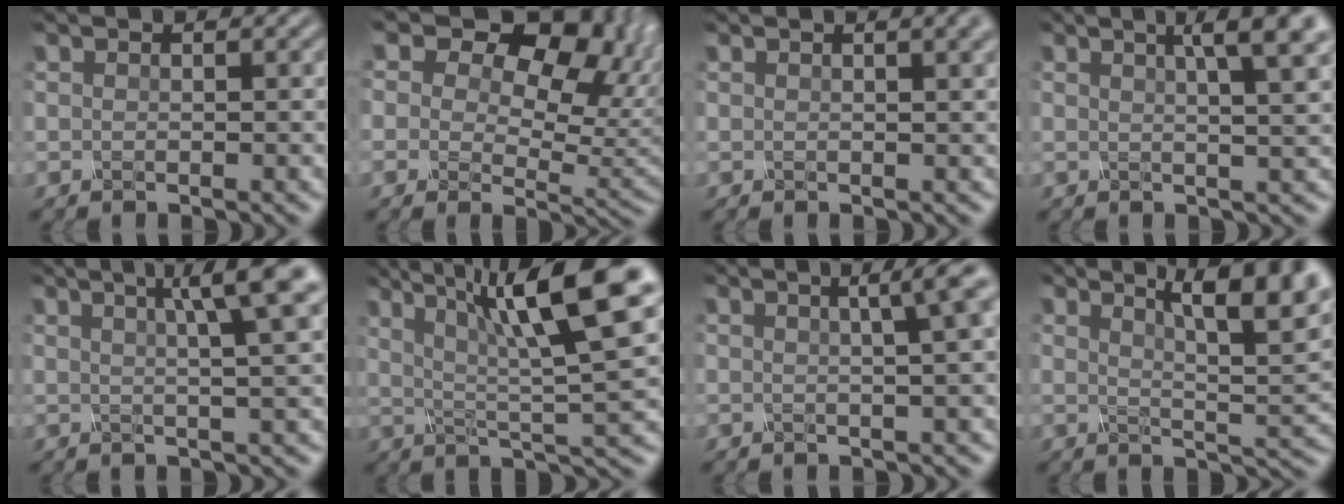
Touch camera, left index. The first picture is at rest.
{"total": 14.0, "force": [6.4, 8.7, 9.0], "torque": [-0.123, 0.024, 0.088]}
{"total": 4.0, "force": [2.1, 1.7, 3.0], "torque": [-0.018, 0.022, 0.007]}
{"total": 5.6, "force": [2.4, 1.5, 4.9], "torque": [-0.038, 0.021, 0.018]}
{"total": 7.2, "force": [3.0, 1.5, 6.3], "torque": [-0.057, 0.028, 0.028]}
{"total": 11.7, "force": [4.8, 2.4, 10.4], "torque": [-0.167, 0.013, 0.079]}
{"total": 6.1, "force": [2.4, 1.9, 5.3], "torque": [-0.041, 0.039, 0.003]}
{"total": 9.0, "force": [4.9, 2.7, 7.1], "torque": [-0.070, 0.020, 0.062]}